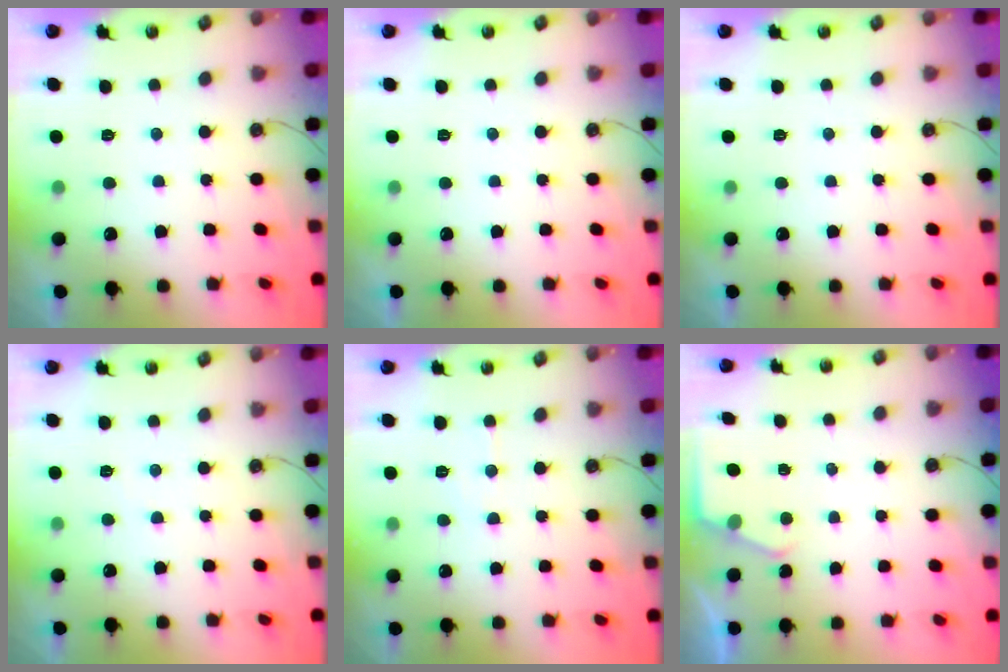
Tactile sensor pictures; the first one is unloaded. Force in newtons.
{"total": 0.0}
{"total": 0.0}
{"total": 3.3, "press": 3.3, "slide": 0.6}
{"total": 5.9, "press": 5.9, "slide": 0.7}
{"total": 2.3, "press": 2.3, "slide": 0.4}